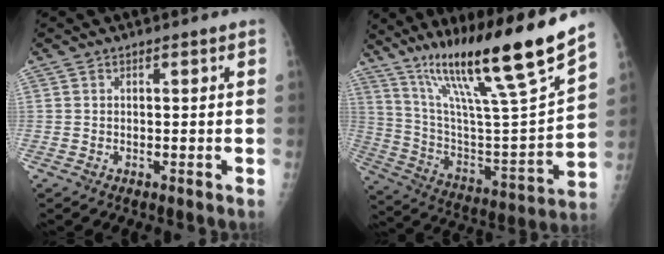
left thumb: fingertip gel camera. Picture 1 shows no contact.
{"total": 26.5, "force": [18.1, 1.6, 19.2], "torque": [-0.300, -0.059, 0.318]}